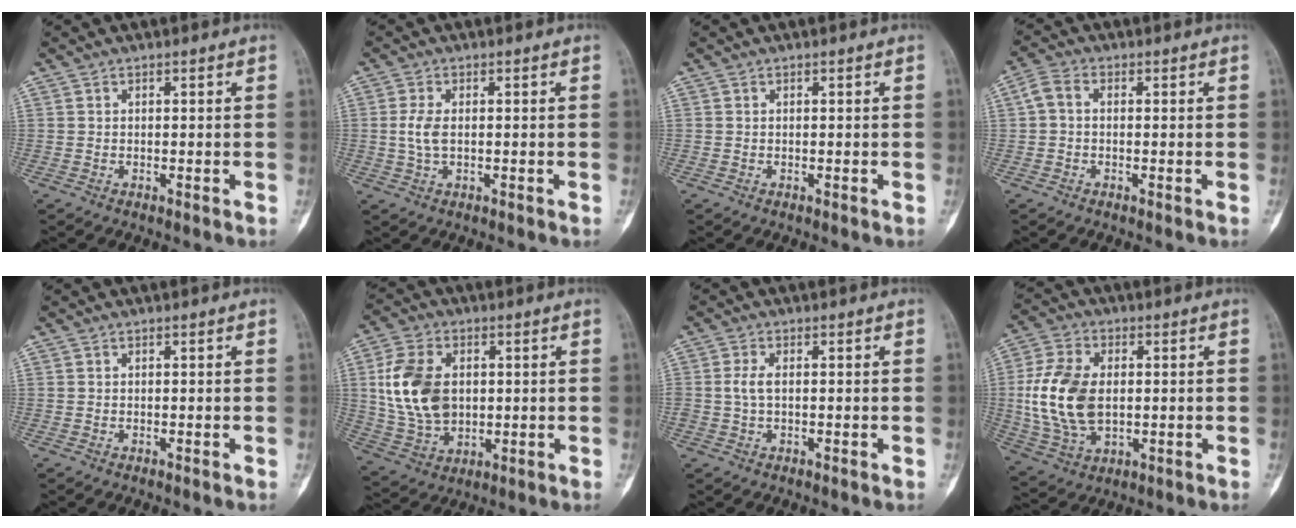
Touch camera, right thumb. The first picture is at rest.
{"total": 3.4, "force": [0.1, 1.7, 3.0], "torque": [-0.071, 0.003, 0.001]}
{"total": 0.0}
{"total": 3.5, "force": [0.1, 2.3, 2.6], "torque": [-0.051, 0.010, -0.006]}
{"total": 0.0}
{"total": 14.0, "force": [1.8, 9.6, 10.0], "torque": [-0.183, -0.002, 0.042]}
{"total": 2.4, "force": [0.0, 1.2, 2.1], "torque": [-0.052, 0.002, -0.001]}
{"total": 14.7, "force": [0.3, 9.3, 11.4], "torque": [-0.230, 0.001, 0.012]}